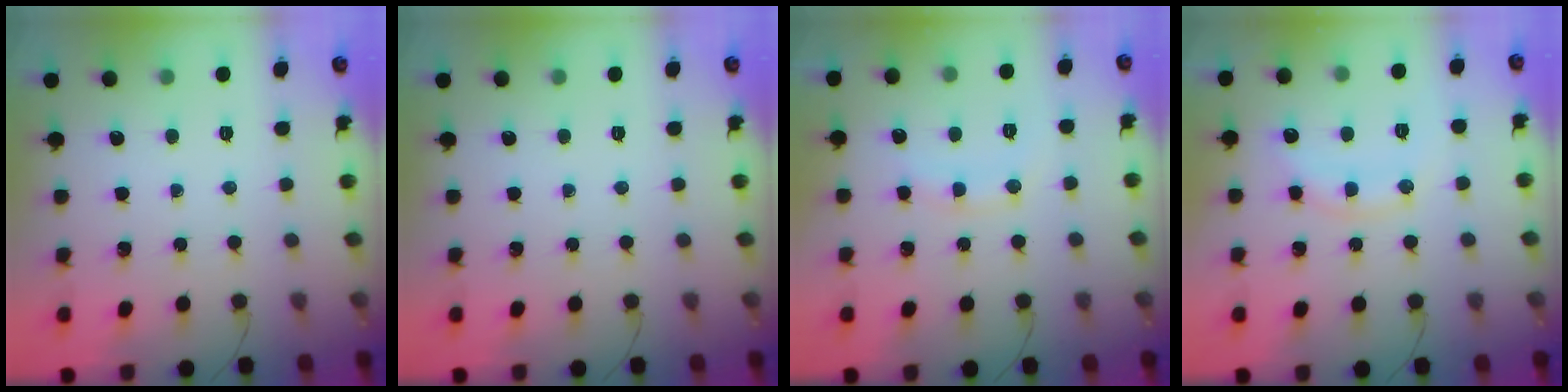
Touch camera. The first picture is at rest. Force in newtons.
{"total": 0.0}
{"total": 7.8, "press": 7.7, "slide": 0.9}
{"total": 11.2, "press": 11.2, "slide": 0.7}